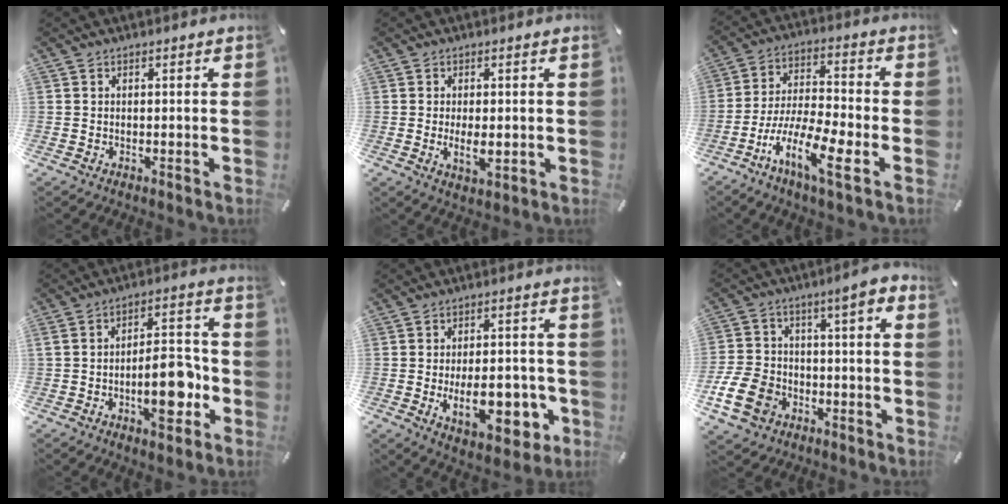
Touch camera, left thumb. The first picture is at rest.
{"total": 5.2, "force": [-0.4, 2.0, 4.8], "torque": [-0.072, -0.005, -0.009]}
{"total": 14.1, "force": [-7.0, 4.0, 11.6], "torque": [-0.223, 0.014, -0.121]}
{"total": 12.7, "force": [-4.2, 5.7, 10.5], "torque": [-0.157, 0.020, -0.068]}
{"total": 14.6, "force": [-3.8, 6.9, 12.3], "torque": [-0.172, -0.005, -0.058]}
{"total": 13.2, "force": [-4.8, 9.4, 7.9], "torque": [-0.156, 0.031, -0.089]}